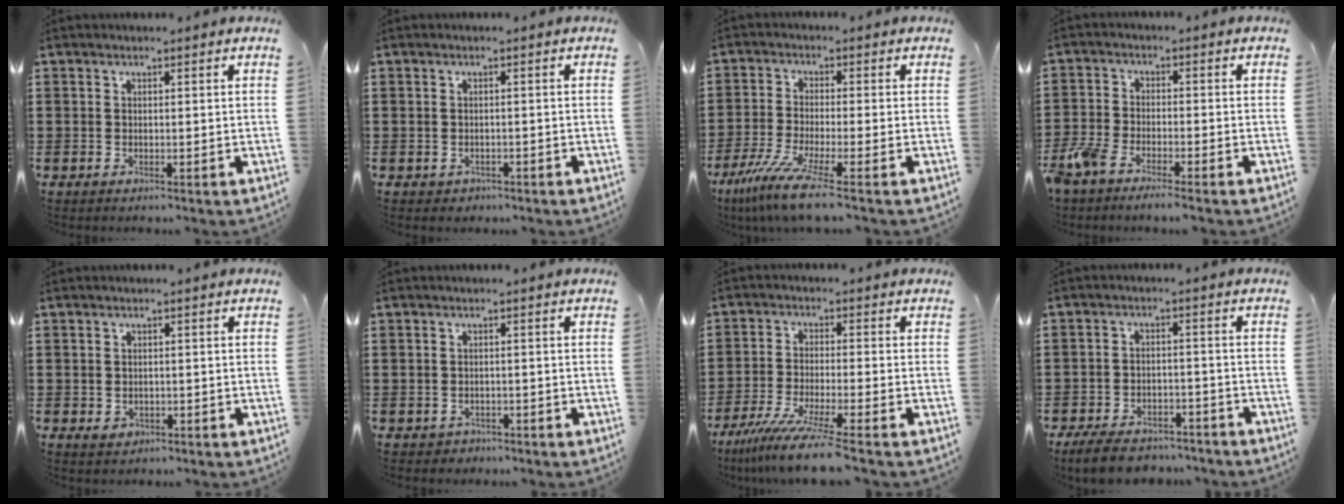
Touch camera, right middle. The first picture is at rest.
{"total": 0.5, "force": [-0.4, 0.4, 0.0], "torque": [-0.003, 0.001, -0.009]}
{"total": 7.1, "force": [-5.0, 0.1, 5.1], "torque": [-0.124, -0.028, -0.099]}
{"total": 4.1, "force": [-3.6, 0.8, 1.7], "torque": [-0.065, -0.011, -0.082]}
{"total": 1.1, "force": [-0.4, 0.8, 0.6], "torque": [-0.015, 0.001, -0.008]}
{"total": 0.9, "force": [-0.8, 0.4, -0.1], "torque": [-0.003, -0.001, -0.019]}
{"total": 7.8, "force": [-6.2, -0.5, 4.6], "torque": [-0.096, -0.020, -0.119]}
{"total": 5.6, "force": [-5.3, 1.1, 1.5], "torque": [-0.034, 0.005, -0.105]}